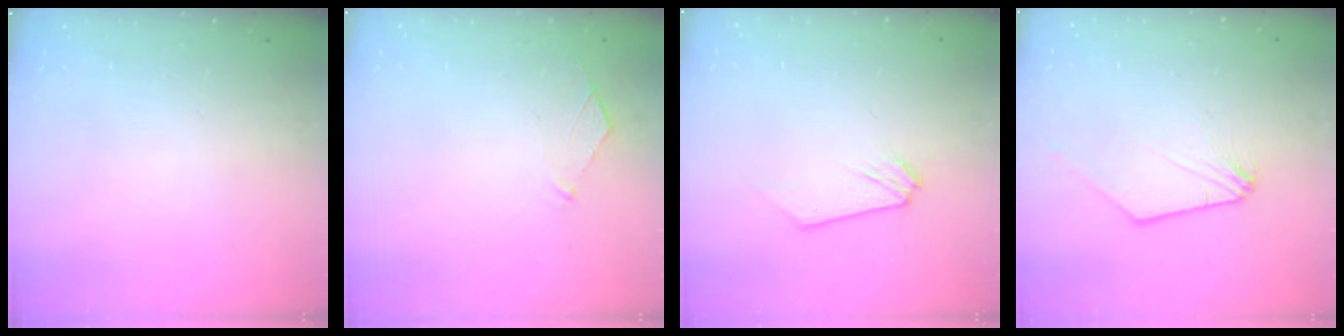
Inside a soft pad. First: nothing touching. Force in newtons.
{"total": 4.8, "press": 4.7, "slide": 0.6}
{"total": 0.0}
{"total": 0.6, "press": 0.5, "slide": 0.1}